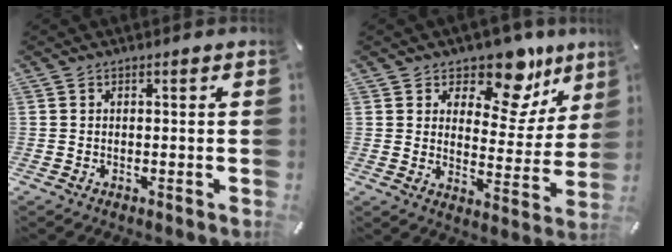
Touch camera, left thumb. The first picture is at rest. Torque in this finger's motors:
{"motor_torque": [0.85, -0.36, 0.04, -0.02, 0.04]}